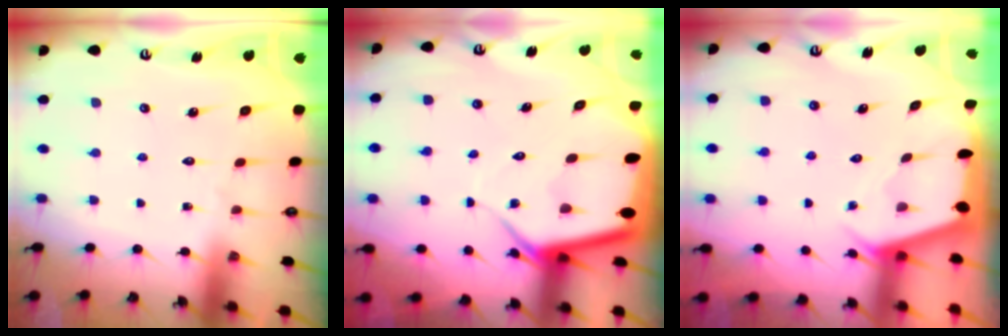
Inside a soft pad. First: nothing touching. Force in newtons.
{"total": 8.7, "press": 8.7, "slide": 0.9}
{"total": 2.5, "press": 2.5, "slide": 0.3}